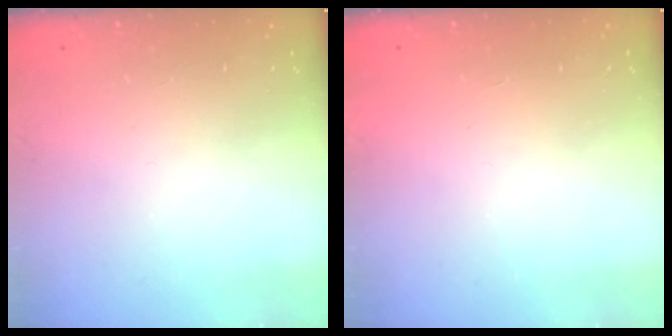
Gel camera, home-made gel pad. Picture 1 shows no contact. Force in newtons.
{"total": 1.7, "press": 1.7, "slide": 0.1}